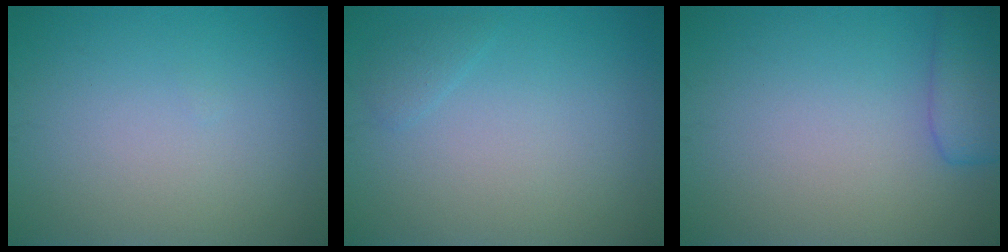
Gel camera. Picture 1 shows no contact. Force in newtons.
{"total": 0.9, "press": 0.9, "slide": 0.1}
{"total": 3.3, "press": 3.3, "slide": 0.3}